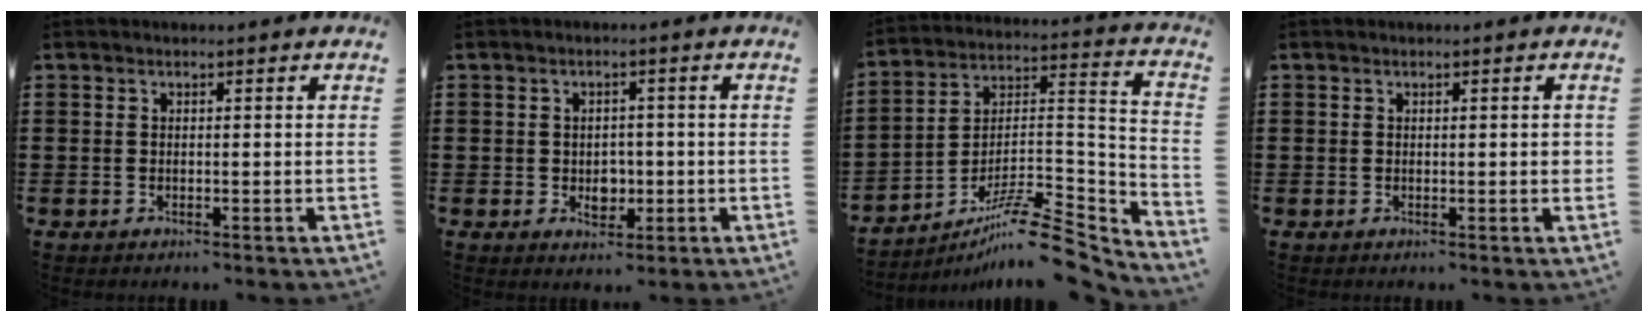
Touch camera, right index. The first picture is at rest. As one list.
[{"total": 2.8, "force": [-0.5, 2.3, 1.6], "torque": [-0.021, -0.002, -0.015]}, {"total": 10.9, "force": [-8.7, 2.5, 6.0], "torque": [-0.093, 0.021, -0.165]}, {"total": 0.9, "force": [0.2, 0.2, 0.8], "torque": [-0.017, 0.003, 0.002]}]